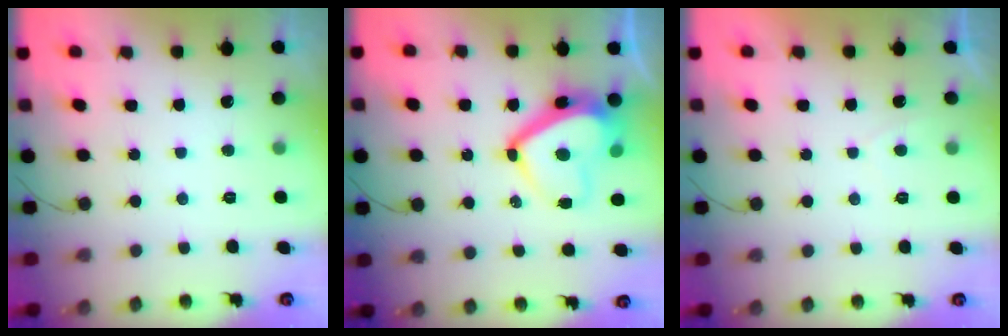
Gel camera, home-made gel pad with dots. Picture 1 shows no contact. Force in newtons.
{"total": 13.5, "press": 13.3, "slide": 2.3}
{"total": 0.6, "press": 0.4, "slide": 0.4}